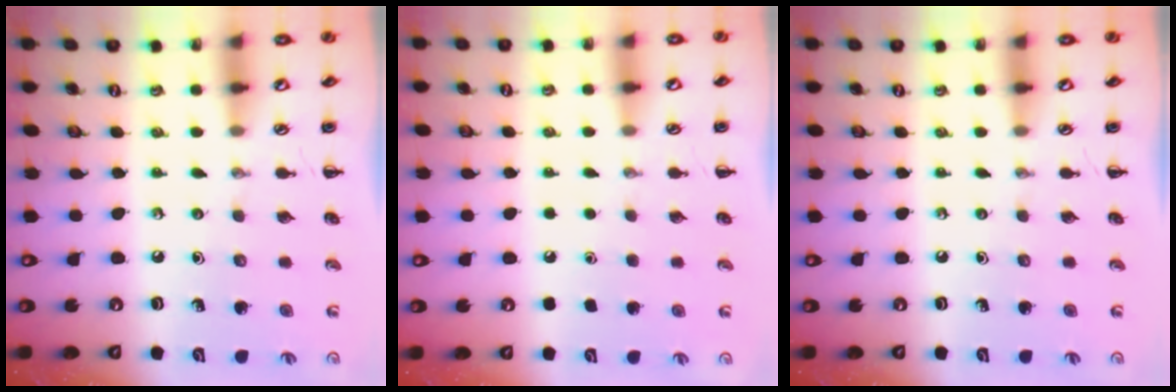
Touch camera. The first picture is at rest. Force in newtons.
{"total": 1.7, "press": 1.7, "slide": 0.1}
{"total": 0.0}